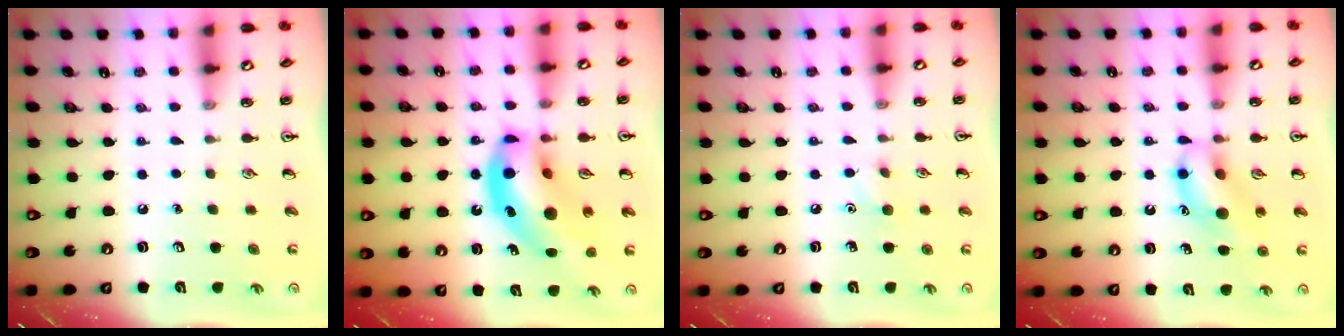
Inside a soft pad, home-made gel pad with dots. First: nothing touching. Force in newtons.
{"total": 17.5, "press": 16.7, "slide": 5.0}
{"total": 5.4, "press": 5.3, "slide": 1.1}
{"total": 12.2, "press": 12.0, "slide": 1.8}